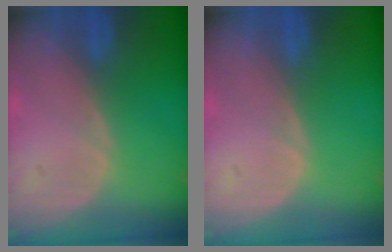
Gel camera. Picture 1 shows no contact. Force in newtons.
{"total": 0.0}